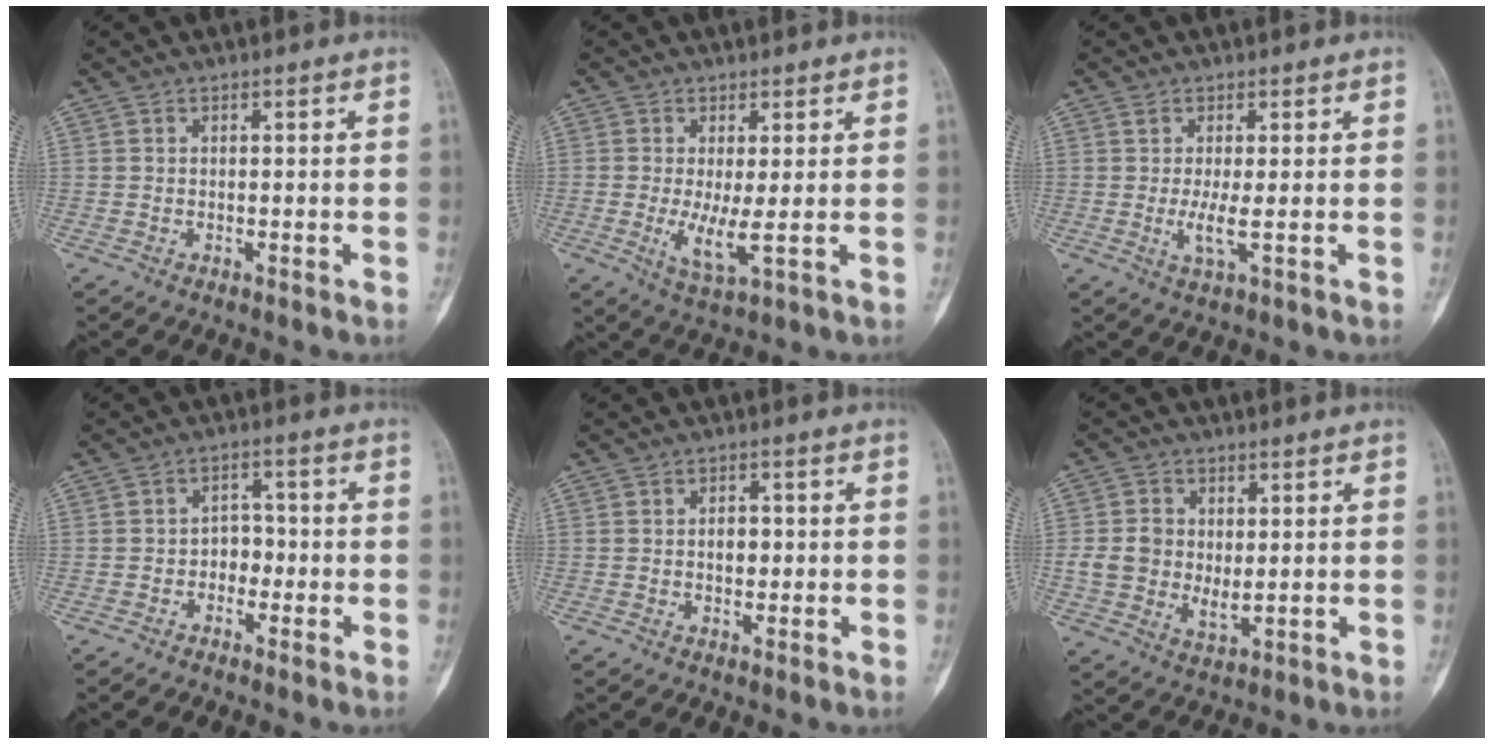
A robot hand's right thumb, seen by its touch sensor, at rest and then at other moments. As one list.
[{"total": 5.2, "force": [-0.3, 1.1, 5.1], "torque": [-0.109, -0.019, -0.006]}, {"total": 3.3, "force": [-0.1, 0.4, 3.3], "torque": [-0.081, -0.013, -0.004]}, {"total": 3.5, "force": [-1.2, 2.8, 1.8], "torque": [-0.002, 0.018, -0.028]}, {"total": 2.6, "force": [0.0, 1.9, 1.9], "torque": [-0.014, 0.004, -0.001]}, {"total": 7.7, "force": [0.7, 5.7, 5.2], "torque": [-0.077, -0.009, 0.018]}]